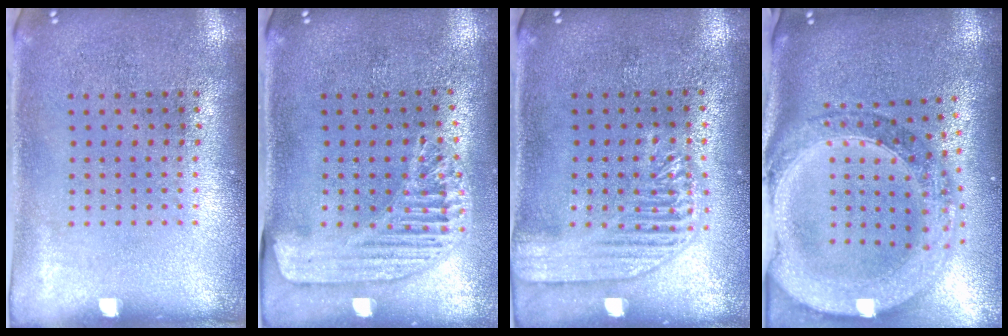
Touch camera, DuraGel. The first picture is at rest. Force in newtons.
{"total": 1.6, "press": 1.6, "slide": 0.4}
{"total": 1.8, "press": 1.8, "slide": 0.4}
{"total": 2.7, "press": 2.4, "slide": 1.4}